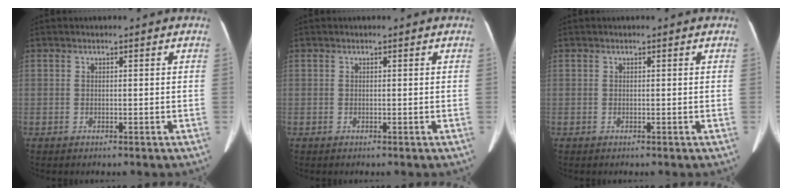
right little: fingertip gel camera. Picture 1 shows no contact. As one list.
[{"total": 0.0}, {"total": 0.0}]